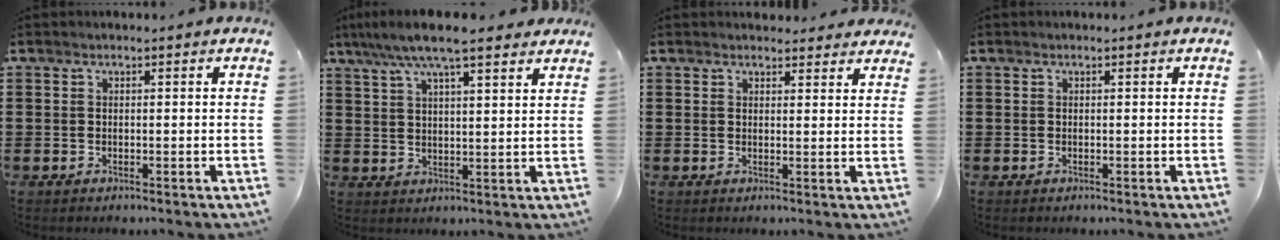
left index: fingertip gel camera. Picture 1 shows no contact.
{"total": 7.8, "force": [6.1, 1.1, 4.7], "torque": [-0.105, -0.010, 0.108]}
{"total": 2.2, "force": [2.1, 0.6, 0.1], "torque": [0.000, -0.004, 0.039]}
{"total": 0.0}